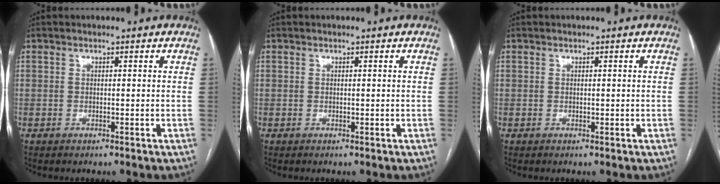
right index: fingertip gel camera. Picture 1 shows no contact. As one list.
[{"total": 0.0}, {"total": 0.0}]